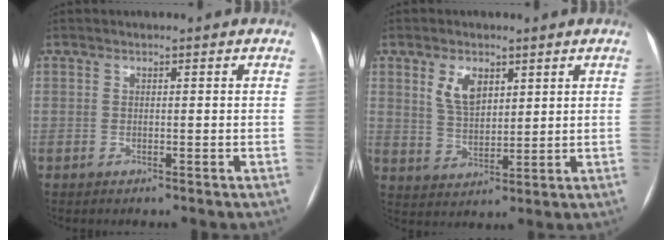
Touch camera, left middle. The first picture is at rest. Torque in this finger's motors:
{"motor_torque": [0.94, -0.79, 0.10, 0.03]}